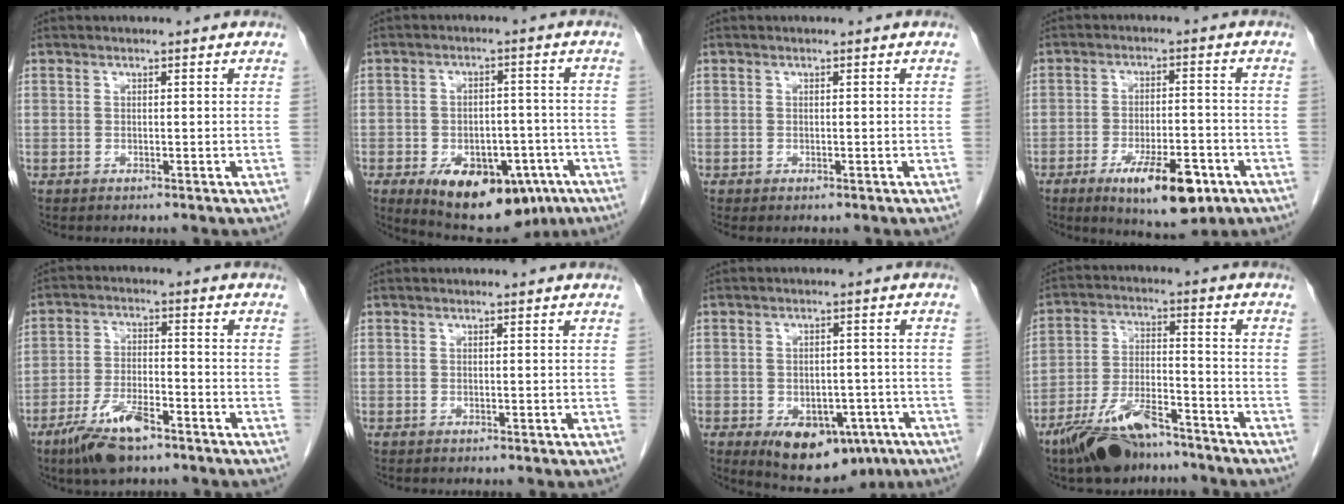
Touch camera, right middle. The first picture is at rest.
{"total": 15.1, "force": [-7.9, 8.3, 9.8], "torque": [-0.159, 0.002, -0.104]}
{"total": 0.0}
{"total": 11.1, "force": [-5.8, 3.3, 8.9], "torque": [-0.141, -0.014, -0.081]}
{"total": 8.8, "force": [-5.9, 2.6, 6.1], "torque": [-0.121, -0.009, -0.105]}
{"total": 0.0}
{"total": 11.5, "force": [-6.2, 6.6, 7.0], "torque": [-0.100, 0.000, -0.080]}
{"total": 11.9, "force": [-9.3, 3.5, 6.6], "torque": [-0.123, -0.002, -0.165]}